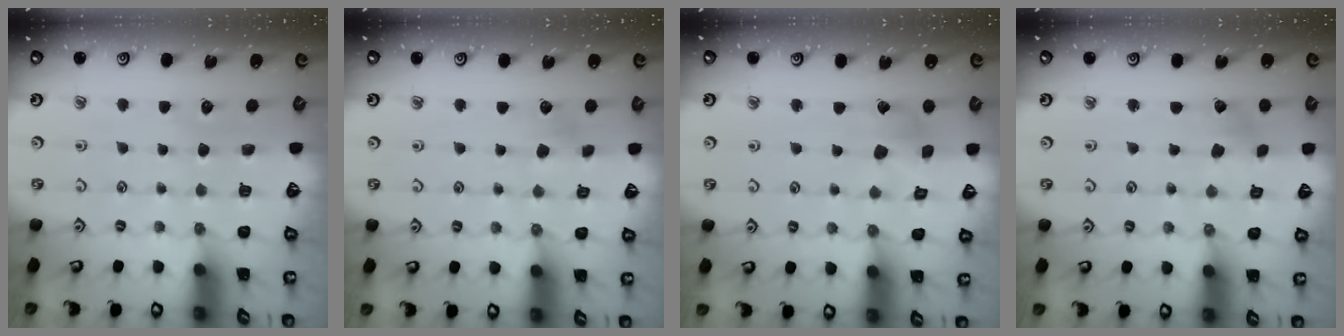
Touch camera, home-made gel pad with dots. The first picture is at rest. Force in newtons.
{"total": 1.8, "press": 1.7, "slide": 0.2}
{"total": 4.9, "press": 4.9, "slide": 0.7}
{"total": 1.6, "press": 1.6, "slide": 0.1}